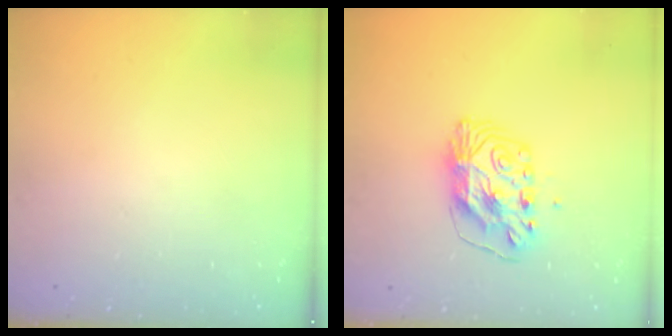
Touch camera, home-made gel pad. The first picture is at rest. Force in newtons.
{"total": 9.6, "press": 9.6, "slide": 0.9}